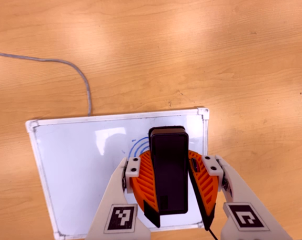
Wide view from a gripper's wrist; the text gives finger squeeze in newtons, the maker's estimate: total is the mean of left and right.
{"total": 9.0, "left": 8.9, "right": 9.1}